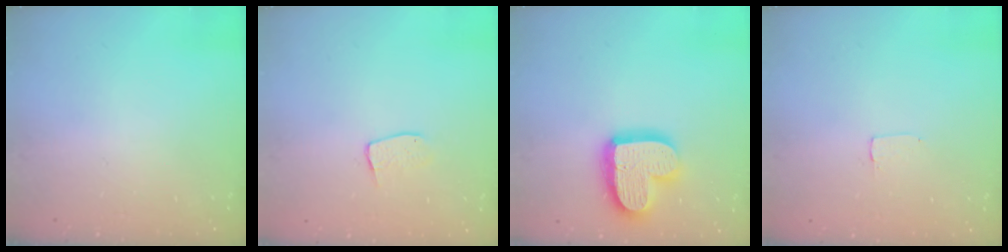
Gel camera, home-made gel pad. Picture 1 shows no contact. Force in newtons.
{"total": 5.9, "press": 5.9, "slide": 0.3}
{"total": 17.0, "press": 17.0, "slide": 1.4}
{"total": 1.7, "press": 1.7, "slide": 0.1}